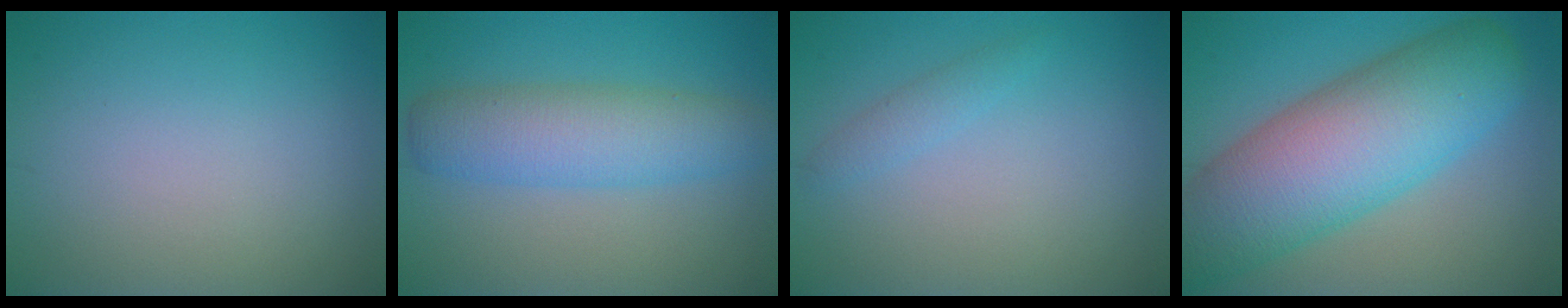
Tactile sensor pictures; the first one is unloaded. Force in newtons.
{"total": 5.6, "press": 5.6, "slide": 0.2}
{"total": 1.3, "press": 1.3, "slide": 0.0}
{"total": 12.1, "press": 12.1, "slide": 0.2}